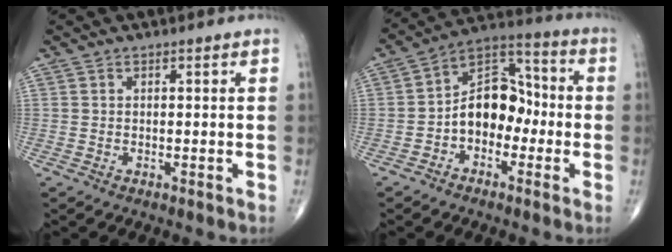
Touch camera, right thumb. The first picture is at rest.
{"total": 11.5, "force": [-2.2, 8.0, 8.0], "torque": [-0.096, 0.047, -0.055]}